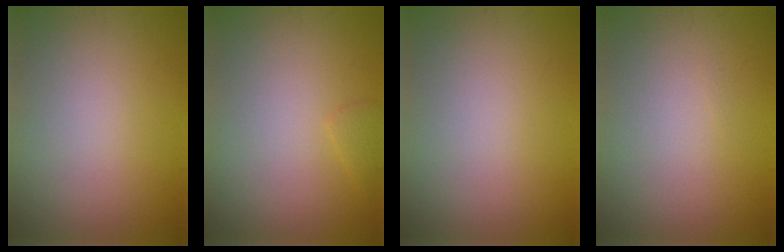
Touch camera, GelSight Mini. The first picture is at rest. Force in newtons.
{"total": 0.9, "press": 0.9, "slide": 0.1}
{"total": 0.0}
{"total": 0.0}